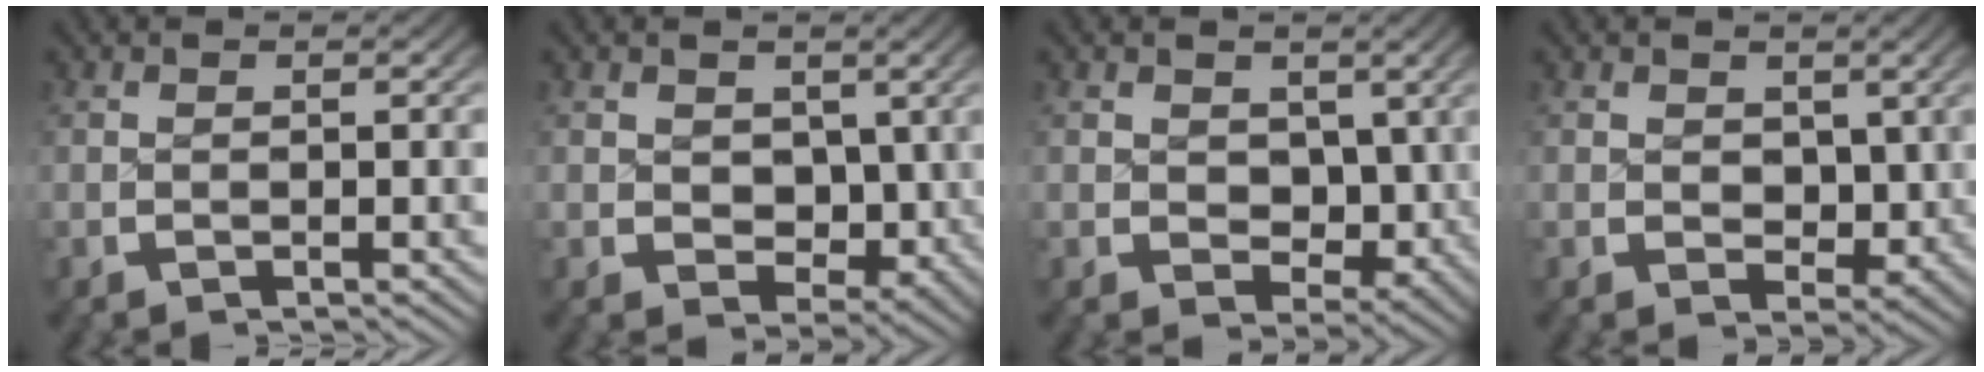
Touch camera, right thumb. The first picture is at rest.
{"total": 4.4, "force": [0.9, 3.4, 2.7], "torque": [-0.055, -0.030, 0.031]}
{"total": 4.9, "force": [1.1, 3.8, 3.0], "torque": [-0.059, -0.031, 0.033]}
{"total": 2.9, "force": [1.0, 2.2, 1.8], "torque": [-0.030, -0.023, 0.029]}